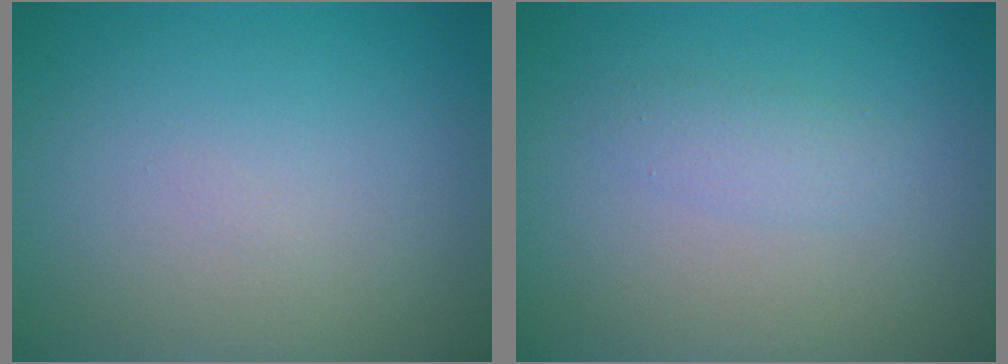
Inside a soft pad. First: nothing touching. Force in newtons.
{"total": 1.4, "press": 1.4, "slide": 0.0}